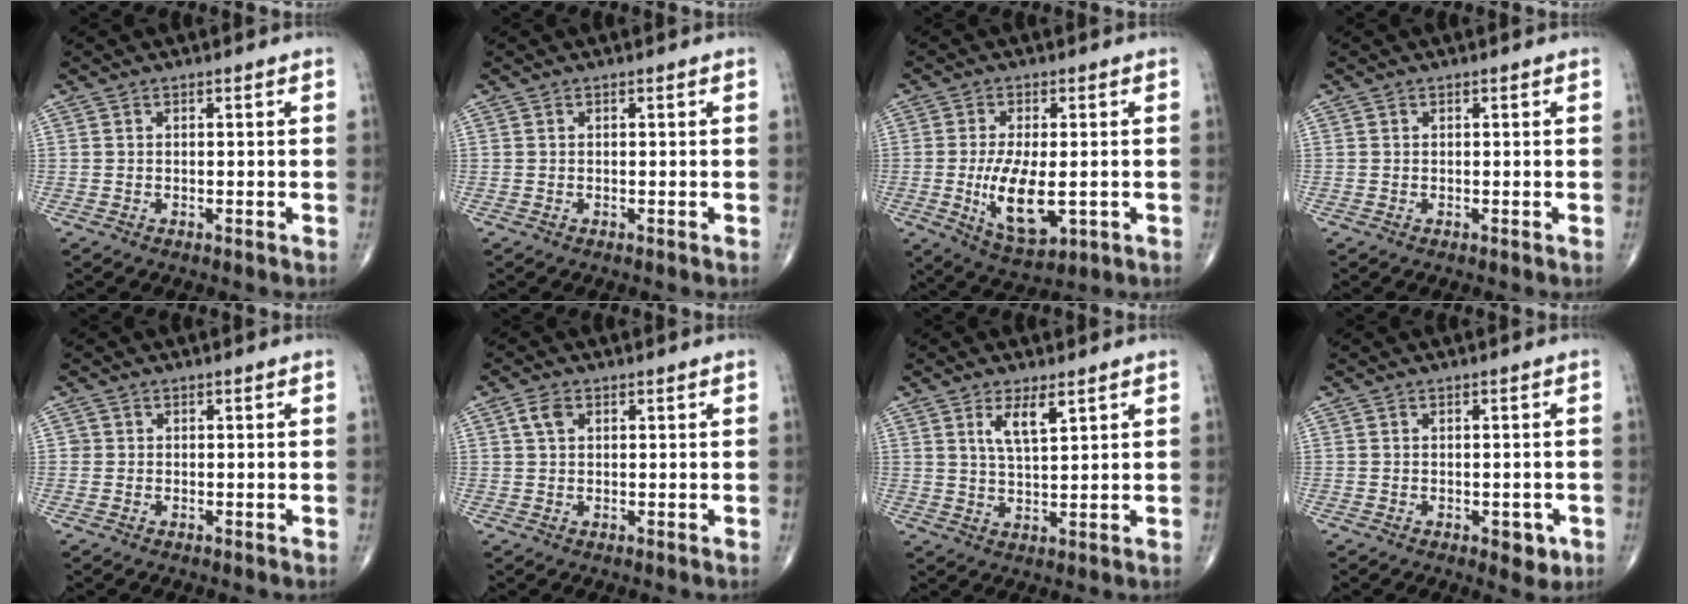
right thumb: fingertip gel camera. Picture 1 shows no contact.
{"total": 0.0}
{"total": 10.9, "force": [-1.7, 4.8, 9.6], "torque": [-0.169, -0.019, -0.019]}
{"total": 0.0}
{"total": 0.6, "force": [0.0, 0.6, 0.0], "torque": [0.004, 0.003, 0.000]}
{"total": 2.6, "force": [1.0, 1.7, 1.8], "torque": [-0.032, 0.005, 0.019]}
{"total": 5.2, "force": [2.7, 1.5, 4.2], "torque": [-0.077, -0.019, 0.055]}
{"total": 3.4, "force": [-1.3, 1.8, 2.5], "torque": [-0.013, 0.001, -0.010]}